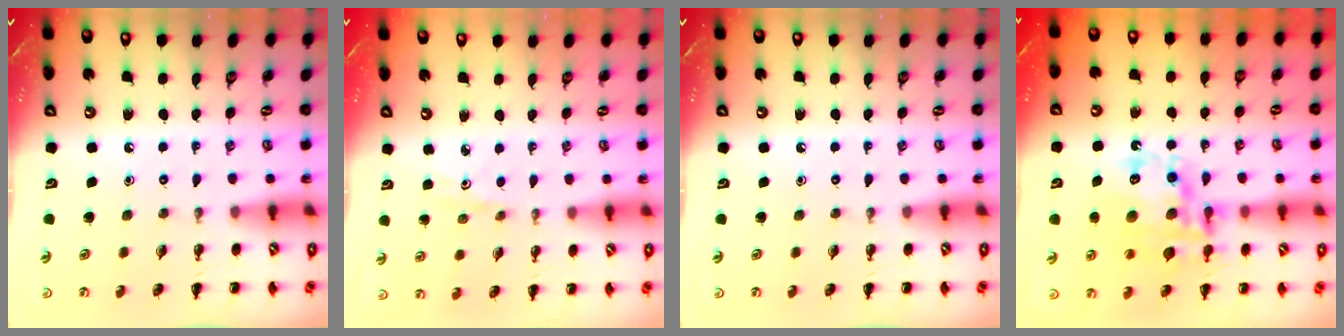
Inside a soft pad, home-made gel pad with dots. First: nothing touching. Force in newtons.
{"total": 2.0, "press": 1.9, "slide": 0.7}
{"total": 0.0}
{"total": 16.6, "press": 16.2, "slide": 3.6}